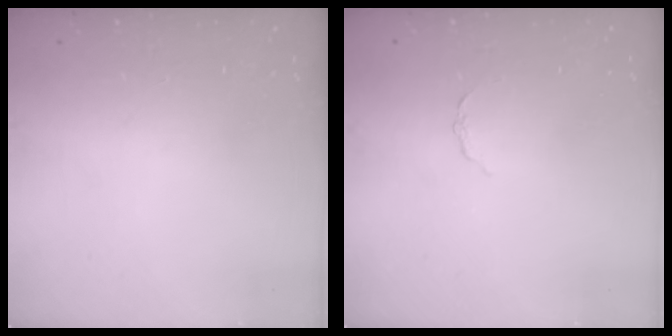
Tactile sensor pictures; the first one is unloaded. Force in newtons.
{"total": 2.0, "press": 2.0, "slide": 0.3}